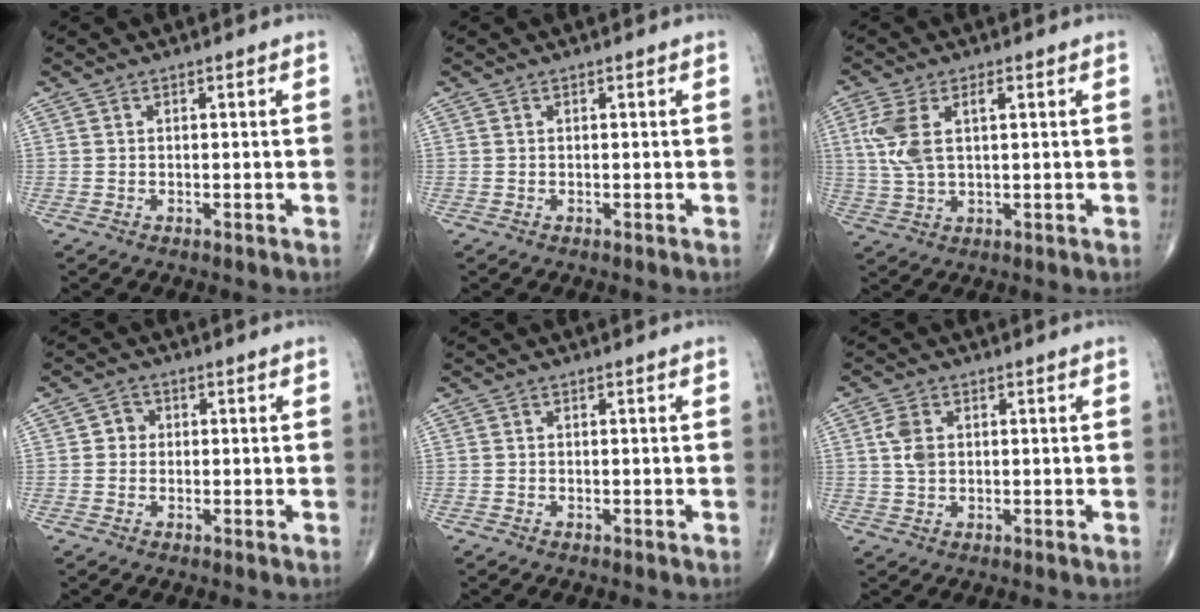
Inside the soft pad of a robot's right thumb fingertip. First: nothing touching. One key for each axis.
{"total": 0.0}
{"total": 8.4, "fx": 1.9, "fy": 3.9, "fz": 7.1, "tx": -0.168, "ty": 0.008, "tz": 0.041}
{"total": 2.3, "fx": 0.0, "fy": 2.2, "fz": 0.8, "tx": 0.003, "ty": 0.007, "tz": -0.005}
{"total": 0.0}
{"total": 3.8, "fx": 0.7, "fy": 2.5, "fz": 2.8, "tx": -0.057, "ty": 0.001, "tz": 0.013}